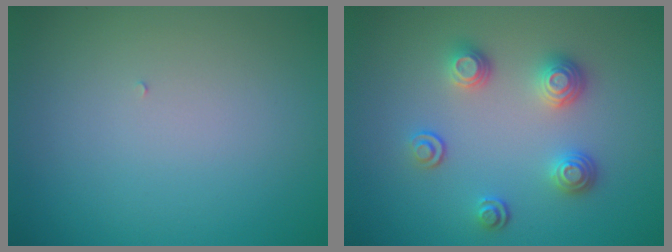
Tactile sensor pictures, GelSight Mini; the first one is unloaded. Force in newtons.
{"total": 3.4, "press": 2.9, "slide": 1.8}